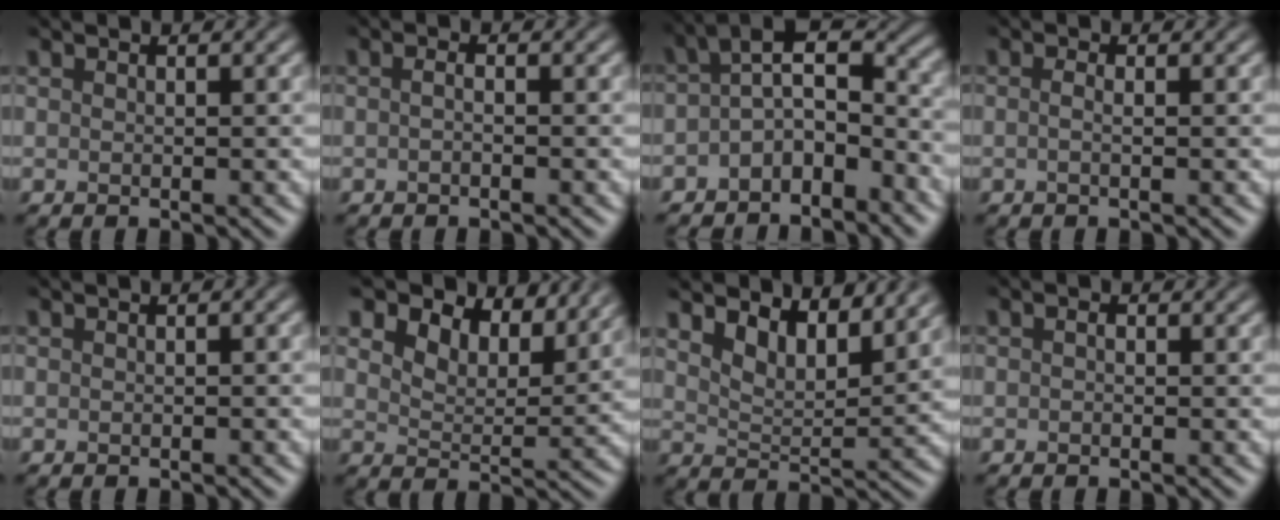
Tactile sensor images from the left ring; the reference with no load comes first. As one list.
[{"total": 0.8, "force": [-0.3, 0.2, 0.7], "torque": [-0.015, -0.004, -0.008]}, {"total": 5.1, "force": [-2.1, 2.3, 4.0], "torque": [-0.054, 0.009, -0.050]}, {"total": 1.3, "force": [0.0, 0.5, 1.1], "torque": [-0.006, -0.008, -0.014]}, {"total": 0.7, "force": [-0.2, 0.2, 0.7], "torque": [-0.011, 0.001, -0.003]}, {"total": 8.8, "force": [6.8, 3.8, 4.1], "torque": [-0.067, -0.002, 0.093]}, {"total": 5.2, "force": [3.6, 2.0, 3.1], "torque": [-0.057, 0.000, 0.053]}, {"total": 0.5, "force": [-0.1, 0.3, 0.4], "torque": [-0.007, -0.001, -0.004]}]